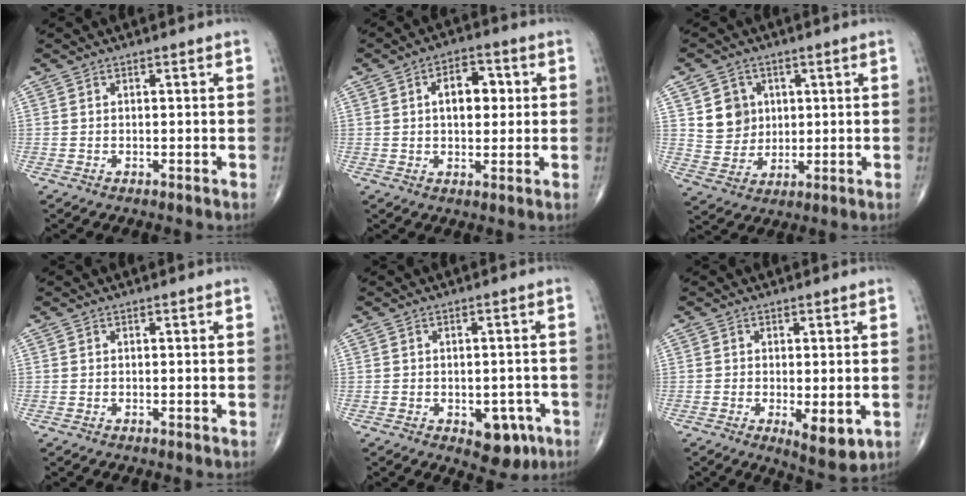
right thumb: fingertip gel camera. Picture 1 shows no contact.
{"total": 7.9, "force": [1.4, 4.7, 6.1], "torque": [-0.066, 0.009, 0.018]}
{"total": 7.6, "force": [2.2, 6.8, 2.6], "torque": [-0.013, -0.010, 0.047]}
{"total": 0.0}
{"total": 6.7, "force": [-2.9, 4.0, 4.6], "torque": [-0.024, 0.012, -0.029]}
{"total": 6.3, "force": [-1.6, 2.4, 5.5], "torque": [-0.076, -0.017, -0.020]}